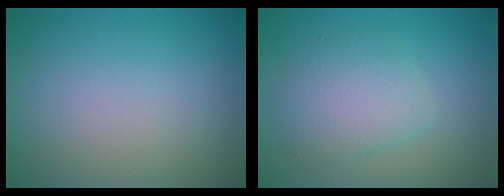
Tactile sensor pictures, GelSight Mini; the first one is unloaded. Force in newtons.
{"total": 3.5, "press": 3.5, "slide": 0.1}